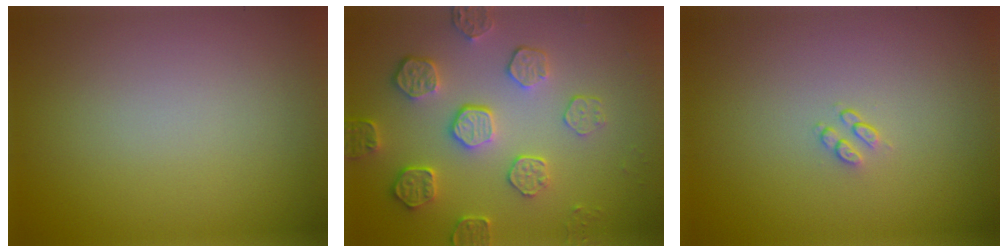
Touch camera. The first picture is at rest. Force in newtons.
{"total": 4.6, "press": 3.9, "slide": 2.5}
{"total": 0.9, "press": 0.6, "slide": 0.7}